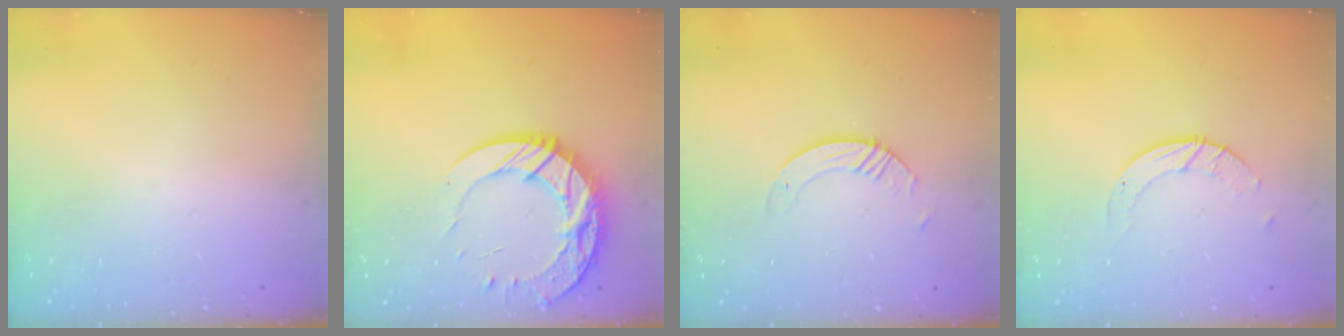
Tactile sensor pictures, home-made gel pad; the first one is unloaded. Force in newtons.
{"total": 16.1, "press": 16.0, "slide": 1.2}
{"total": 3.7, "press": 3.7, "slide": 0.3}
{"total": 2.8, "press": 2.8, "slide": 0.3}